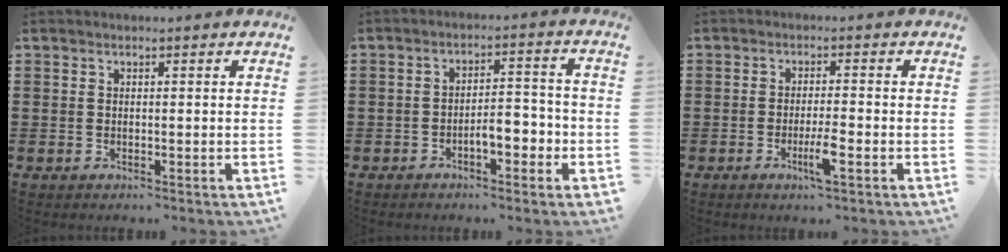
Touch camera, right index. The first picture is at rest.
{"total": 4.6, "force": [-2.3, 1.6, 3.6], "torque": [-0.056, 0.005, -0.046]}
{"total": 3.9, "force": [-1.7, 0.2, 3.5], "torque": [-0.066, -0.009, -0.031]}